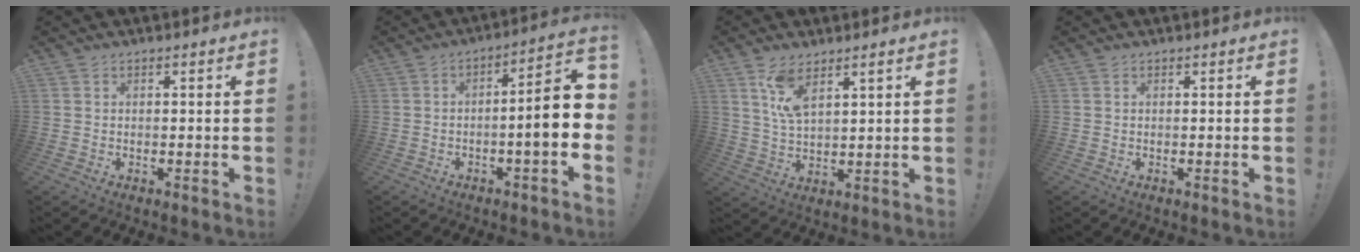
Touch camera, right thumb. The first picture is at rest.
{"total": 10.7, "force": [-1.5, 1.1, 10.6], "torque": [-0.154, -0.002, -0.029]}
{"total": 8.3, "force": [5.0, 2.9, 5.9], "torque": [-0.106, -0.019, 0.090]}
{"total": 0.0}